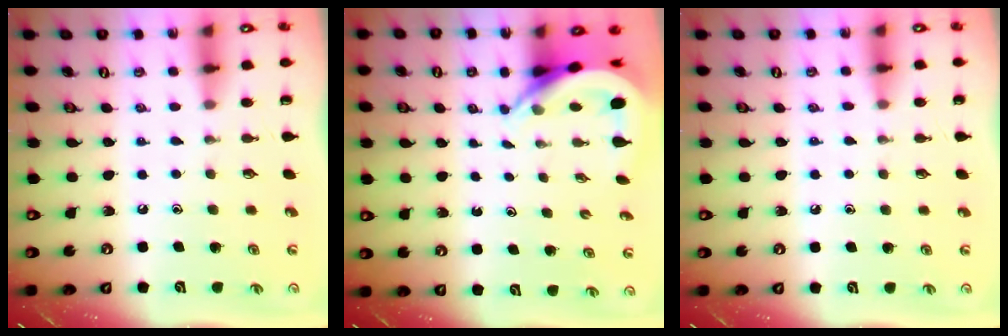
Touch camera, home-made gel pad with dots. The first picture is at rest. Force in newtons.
{"total": 4.1, "press": 4.1, "slide": 0.2}
{"total": 3.0, "press": 3.0, "slide": 0.4}